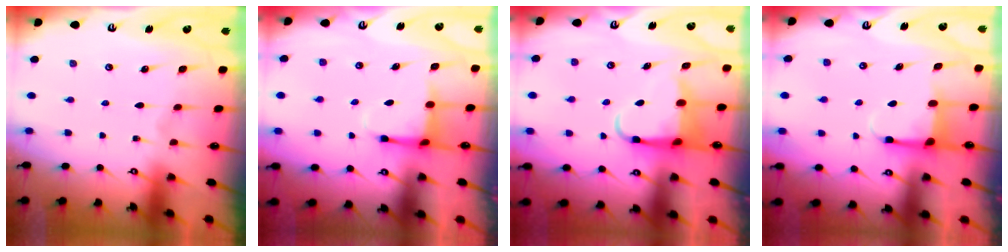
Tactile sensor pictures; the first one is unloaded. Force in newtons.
{"total": 3.9, "press": 3.7, "slide": 1.2}
{"total": 5.7, "press": 5.6, "slide": 1.0}
{"total": 4.6, "press": 4.6, "slide": 0.3}